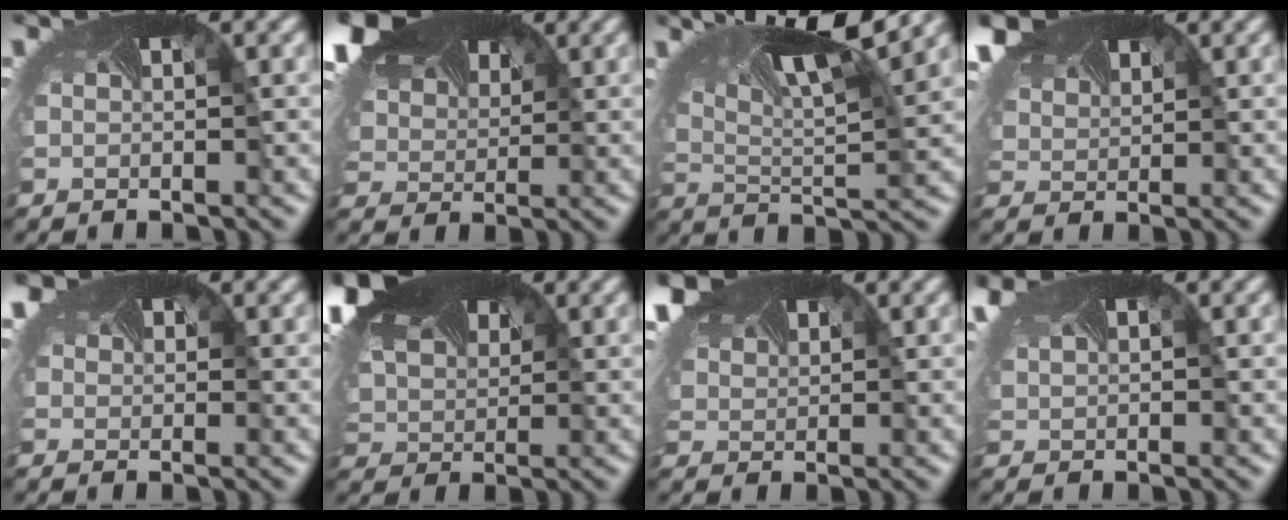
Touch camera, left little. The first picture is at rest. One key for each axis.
{"total": 11.4, "fx": 6.7, "fy": 6.6, "fz": 6.4, "tx": -0.171, "ty": 0.019, "tz": 0.126}
{"total": 9.8, "fx": 5.8, "fy": 2.6, "fz": 7.4, "tx": -0.155, "ty": -0.006, "tz": 0.102}
{"total": 5.3, "fx": 4.1, "fy": 2.5, "fz": 2.2, "tx": -0.084, "ty": 0.005, "tz": 0.081}
{"total": 2.4, "fx": 2.1, "fy": 1.1, "fz": 0.3, "tx": -0.032, "ty": -0.004, "tz": 0.031}
{"total": 11.2, "fx": 5.7, "fy": 6.8, "fz": 6.7, "tx": -0.193, "ty": 0.019, "tz": 0.115}
{"total": 5.2, "fx": 4.0, "fy": 2.6, "fz": 2.1, "tx": -0.081, "ty": 0.005, "tz": 0.079}
{"total": 3.5, "fx": 2.3, "fy": 1.4, "fz": 2.2, "tx": -0.077, "ty": 0.003, "tz": 0.049}